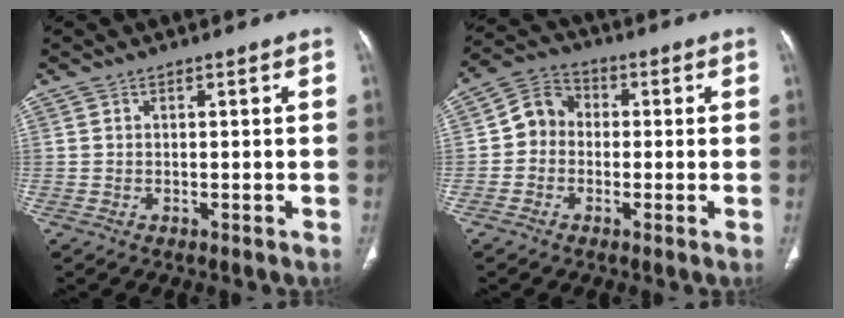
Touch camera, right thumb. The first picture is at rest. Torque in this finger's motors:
{"motor_torque": [-0.13, 0.25, -0.07, -0.15, 0.11]}